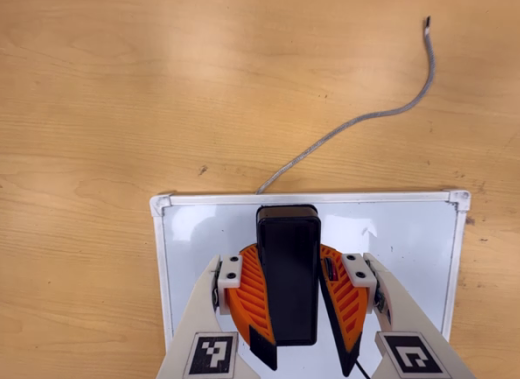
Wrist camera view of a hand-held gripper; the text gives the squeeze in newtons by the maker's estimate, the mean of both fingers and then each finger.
{"total": 14.0, "left": 12.6, "right": 15.5}